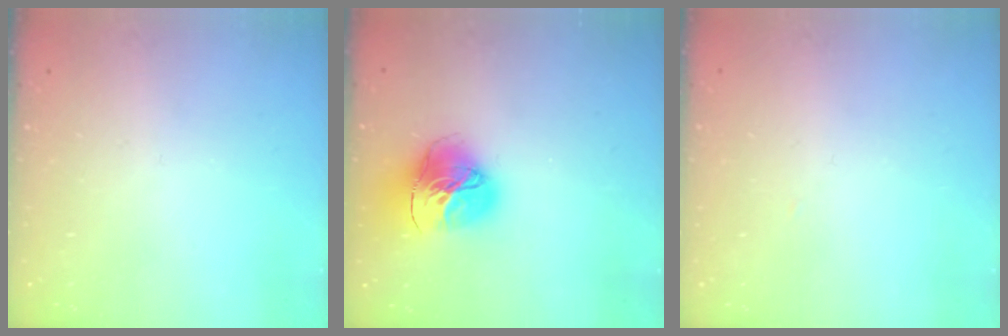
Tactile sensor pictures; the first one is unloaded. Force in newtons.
{"total": 16.9, "press": 16.8, "slide": 1.7}
{"total": 1.1, "press": 1.1, "slide": 0.1}